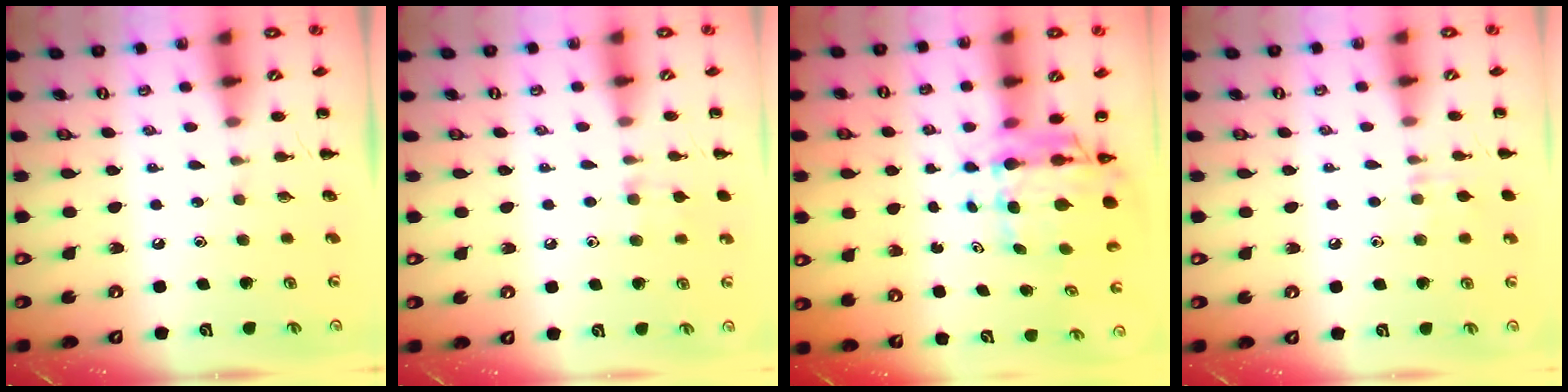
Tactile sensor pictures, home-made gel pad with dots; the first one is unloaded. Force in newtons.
{"total": 7.4, "press": 7.0, "slide": 2.3}
{"total": 7.4, "press": 6.8, "slide": 2.7}
{"total": 6.9, "press": 6.3, "slide": 2.7}